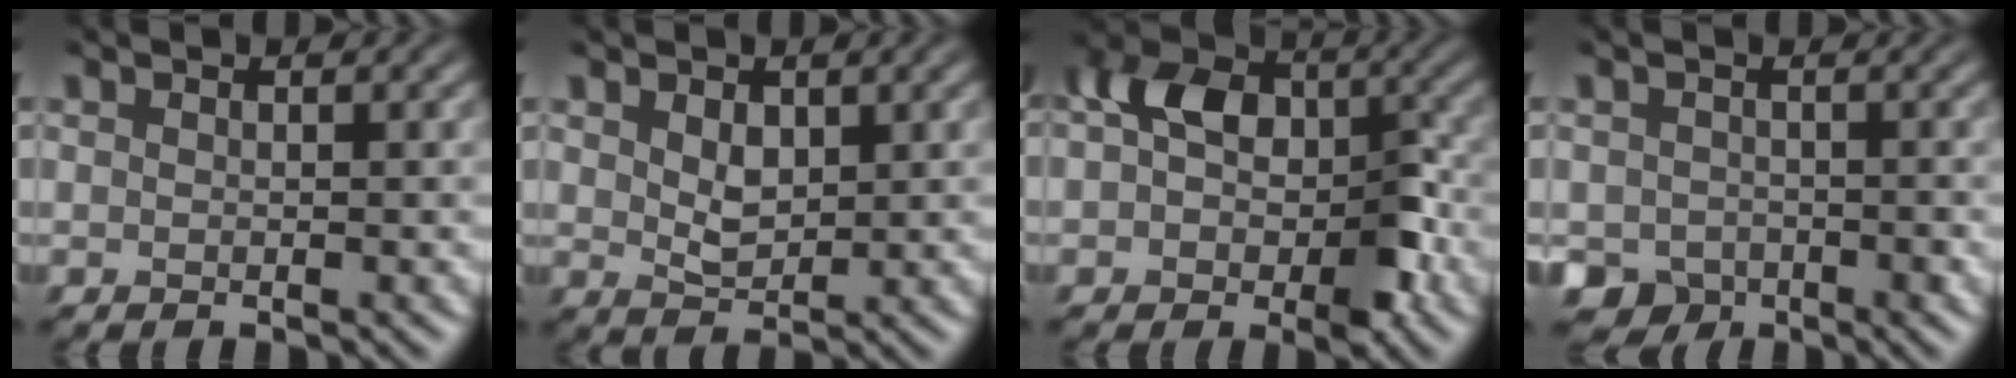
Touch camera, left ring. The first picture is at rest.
{"total": 1.8, "force": [0.3, 1.2, 1.3], "torque": [-0.026, -0.010, 0.002]}
{"total": 7.3, "force": [-1.0, 5.2, 5.1], "torque": [-0.071, 0.010, -0.037]}
{"total": 3.5, "force": [-1.6, 2.9, 1.0], "torque": [-0.016, -0.007, -0.031]}